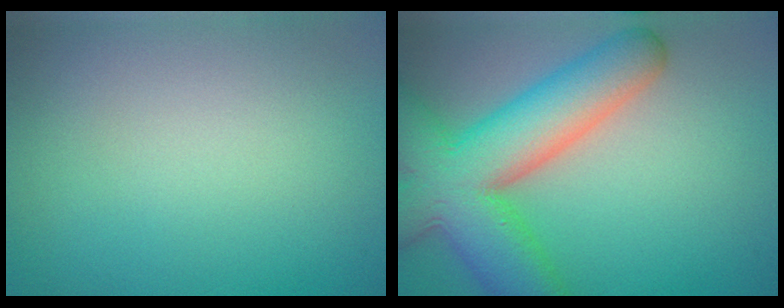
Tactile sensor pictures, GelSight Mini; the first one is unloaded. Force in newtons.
{"total": 11.2, "press": 11.2, "slide": 0.6}